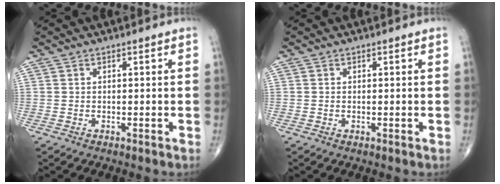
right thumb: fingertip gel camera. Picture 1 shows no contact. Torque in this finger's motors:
{"motor_torque": [0.03, 0.14, 0.01, 0.10, -0.04]}